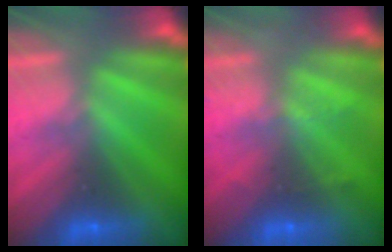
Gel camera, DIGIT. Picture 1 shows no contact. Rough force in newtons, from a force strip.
{"total": 2.3}